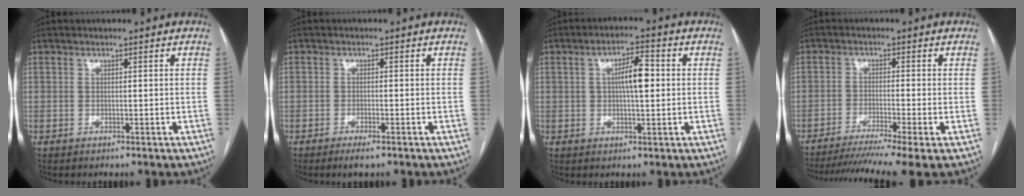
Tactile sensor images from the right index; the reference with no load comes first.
{"total": 2.5, "force": [-1.7, 0.3, 1.8], "torque": [-0.031, -0.003, -0.027]}
{"total": 5.7, "force": [0.6, 1.4, 5.5], "torque": [-0.096, 0.012, 0.010]}
{"total": 10.7, "force": [-8.1, -1.3, 6.8], "torque": [-0.103, -0.022, -0.126]}